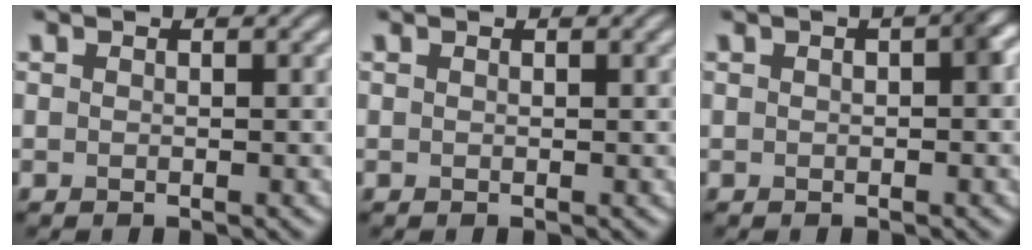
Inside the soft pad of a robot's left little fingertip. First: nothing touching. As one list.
[{"total": 0.8, "force": [0.4, 0.2, 0.6], "torque": [-0.006, 0.005, 0.004]}, {"total": 1.5, "force": [0.1, 0.4, 1.5], "torque": [-0.020, 0.007, 0.002]}]